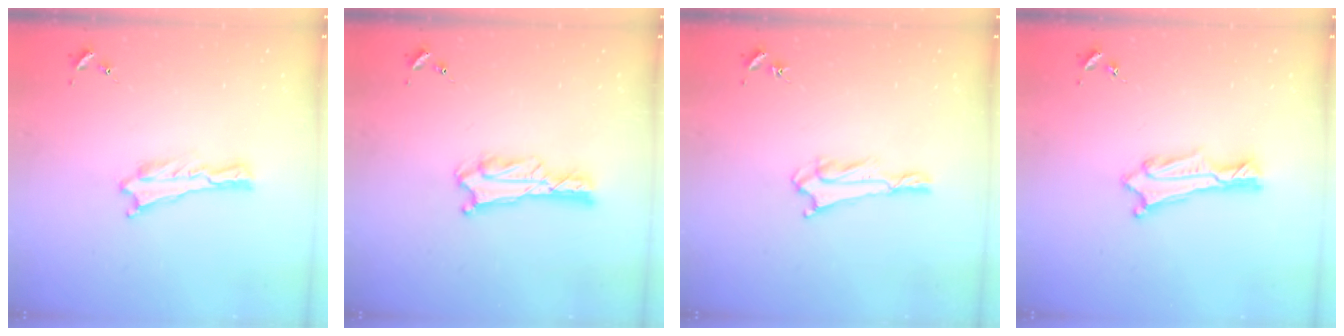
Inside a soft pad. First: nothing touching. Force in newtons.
{"total": 1.4, "press": 1.4, "slide": 0.1}
{"total": 1.7, "press": 1.7, "slide": 0.2}
{"total": 0.9, "press": 0.8, "slide": 0.1}